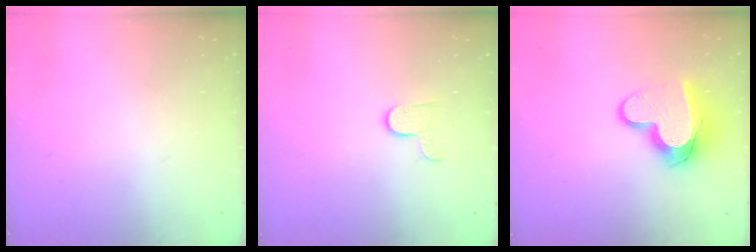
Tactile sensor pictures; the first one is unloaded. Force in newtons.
{"total": 6.0, "press": 6.0, "slide": 0.4}
{"total": 13.4, "press": 13.4, "slide": 1.1}